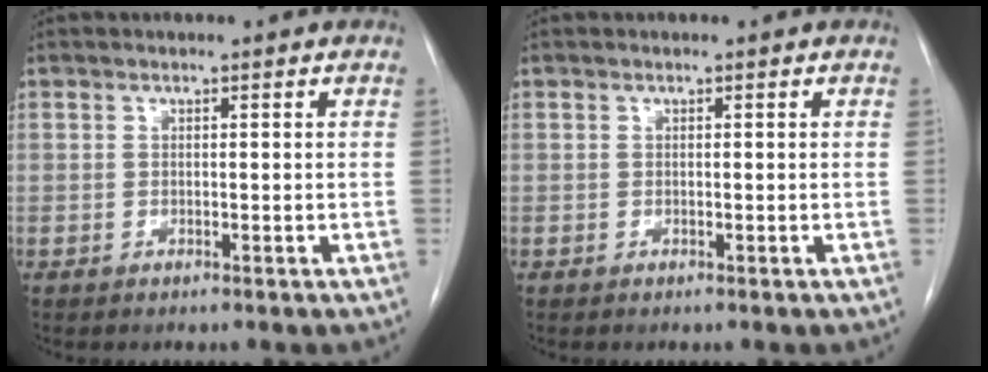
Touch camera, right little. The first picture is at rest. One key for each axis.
{"total": 0.0}